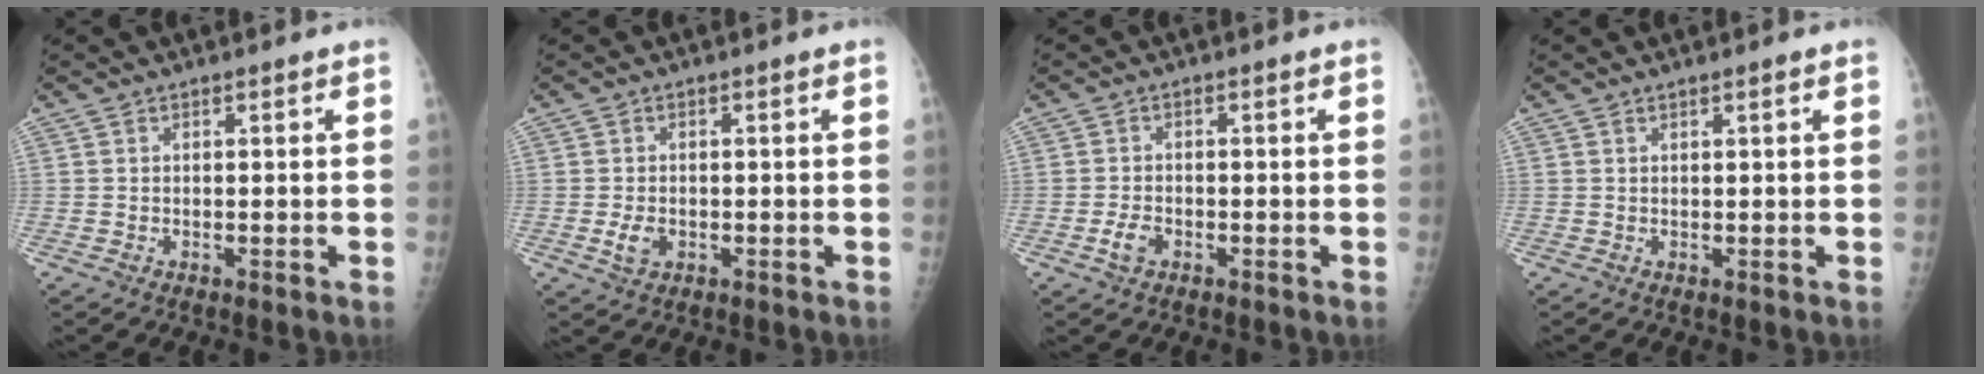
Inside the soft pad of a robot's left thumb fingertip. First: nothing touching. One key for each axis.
{"total": 3.0, "fx": -0.7, "fy": 2.1, "fz": 2.0, "tx": -0.036, "ty": -0.001, "tz": -0.010}
{"total": 2.8, "fx": -1.3, "fy": 1.8, "fz": 1.7, "tx": -0.034, "ty": 0.006, "tz": -0.023}
{"total": 0.8, "fx": 0.5, "fy": 0.0, "fz": 0.6, "tx": -0.010, "ty": -0.002, "tz": 0.009}